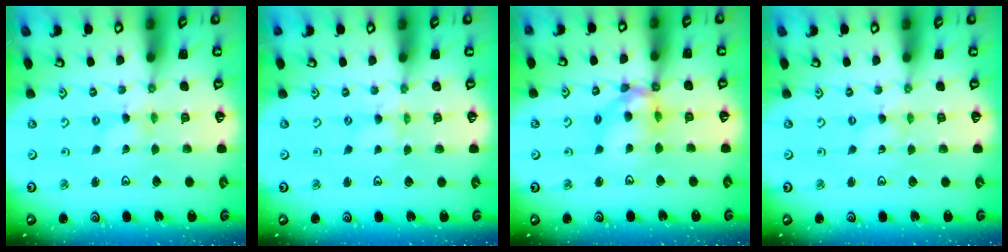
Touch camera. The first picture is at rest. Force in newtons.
{"total": 0.0}
{"total": 11.7, "press": 11.6, "slide": 1.2}
{"total": 0.0}